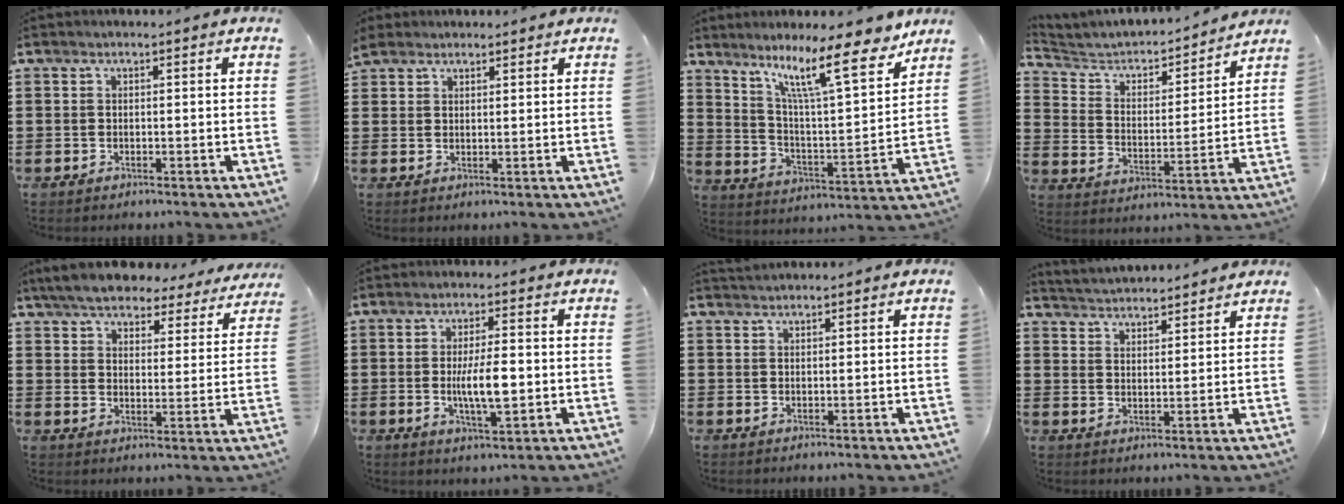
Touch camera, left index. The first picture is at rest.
{"total": 2.9, "force": [2.7, 1.1, 0.4], "torque": [-0.016, 0.003, 0.053]}
{"total": 14.5, "force": [9.9, 2.5, 10.2], "torque": [-0.191, -0.043, 0.159]}
{"total": 3.8, "force": [3.4, 1.3, 1.0], "torque": [-0.047, -0.032, 0.046]}
{"total": 6.2, "force": [5.9, 1.0, 1.6], "torque": [-0.061, -0.027, 0.105]}
{"total": 7.4, "force": [-0.5, 2.2, 7.0], "torque": [-0.129, -0.004, -0.015]}
{"total": 1.2, "force": [1.2, 0.2, 0.2], "torque": [-0.005, 0.000, 0.024]}
{"total": 3.4, "force": [3.4, 0.1, -0.3], "torque": [-0.009, -0.017, 0.060]}